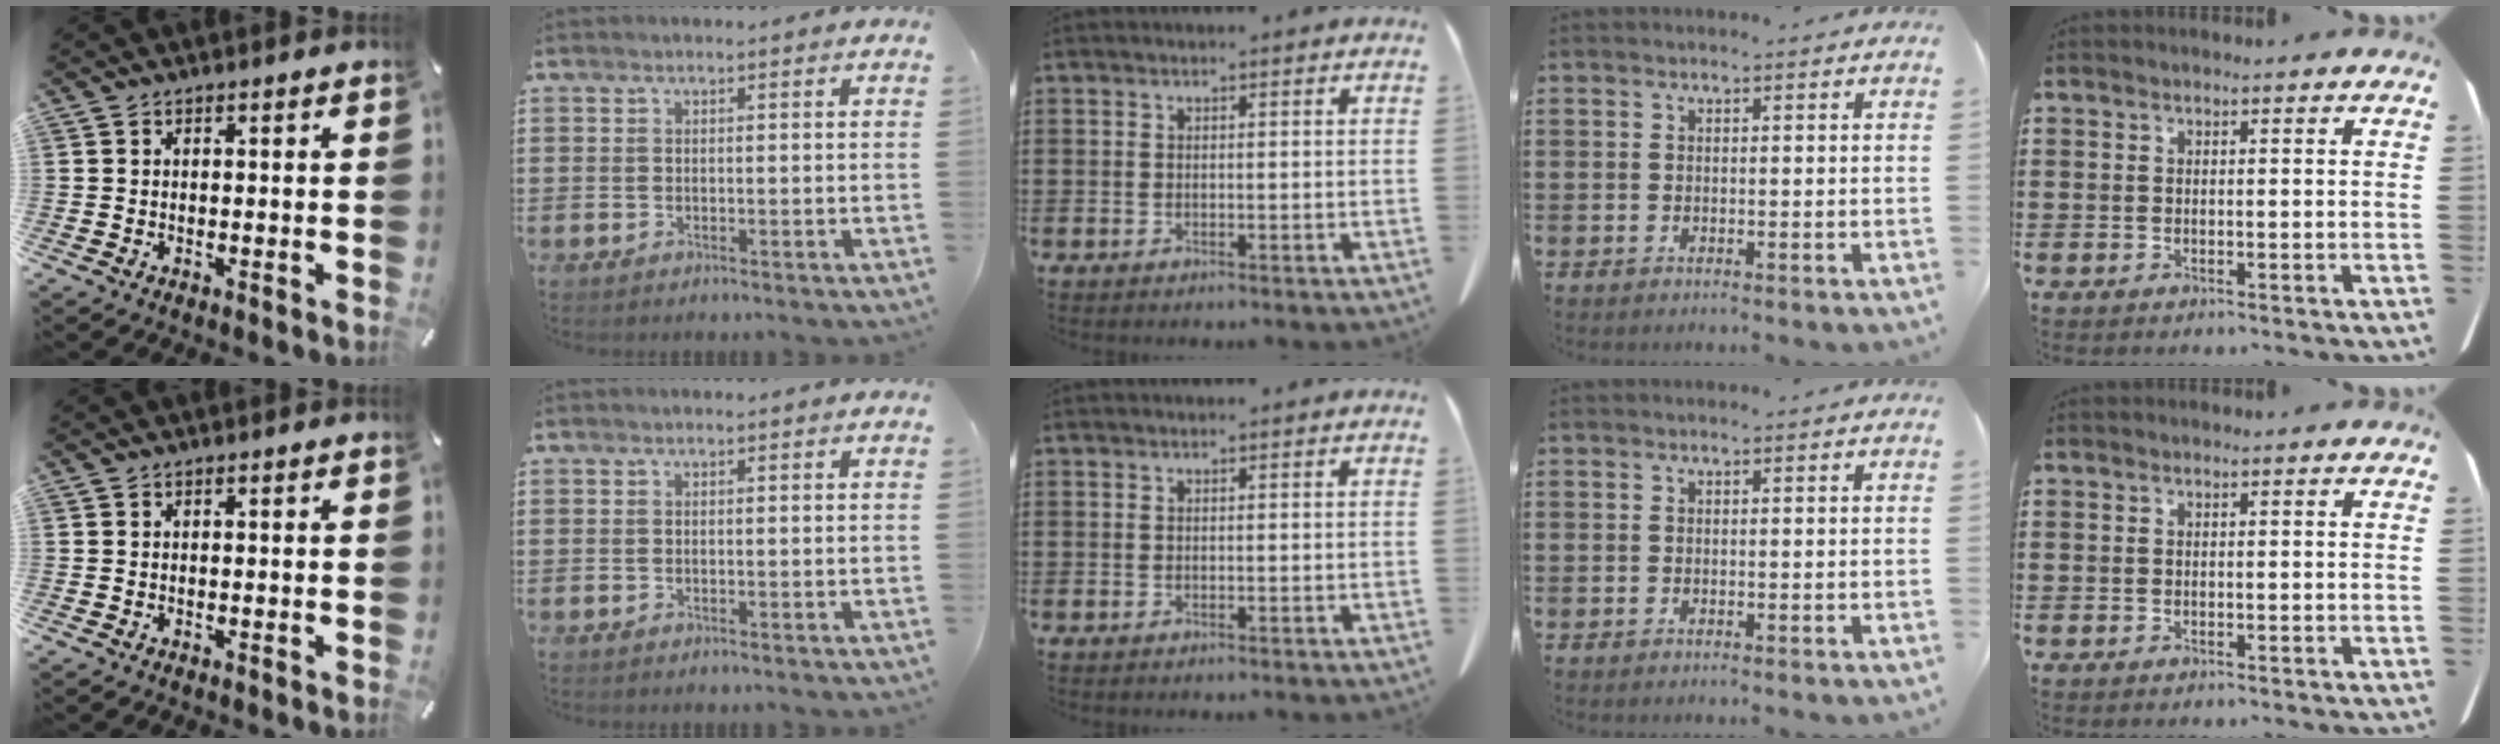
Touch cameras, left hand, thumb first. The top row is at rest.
{}